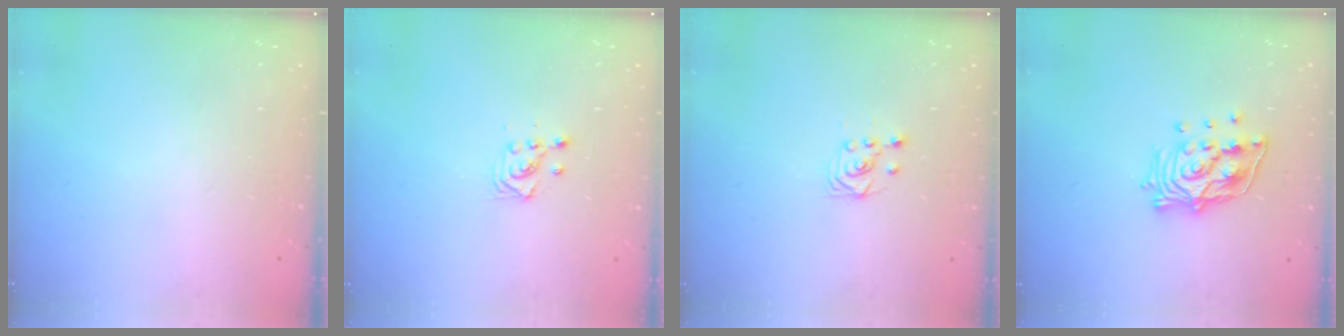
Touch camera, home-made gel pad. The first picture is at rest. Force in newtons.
{"total": 3.0, "press": 2.9, "slide": 0.8}
{"total": 2.5, "press": 2.2, "slide": 1.2}
{"total": 13.8, "press": 13.7, "slide": 1.6}